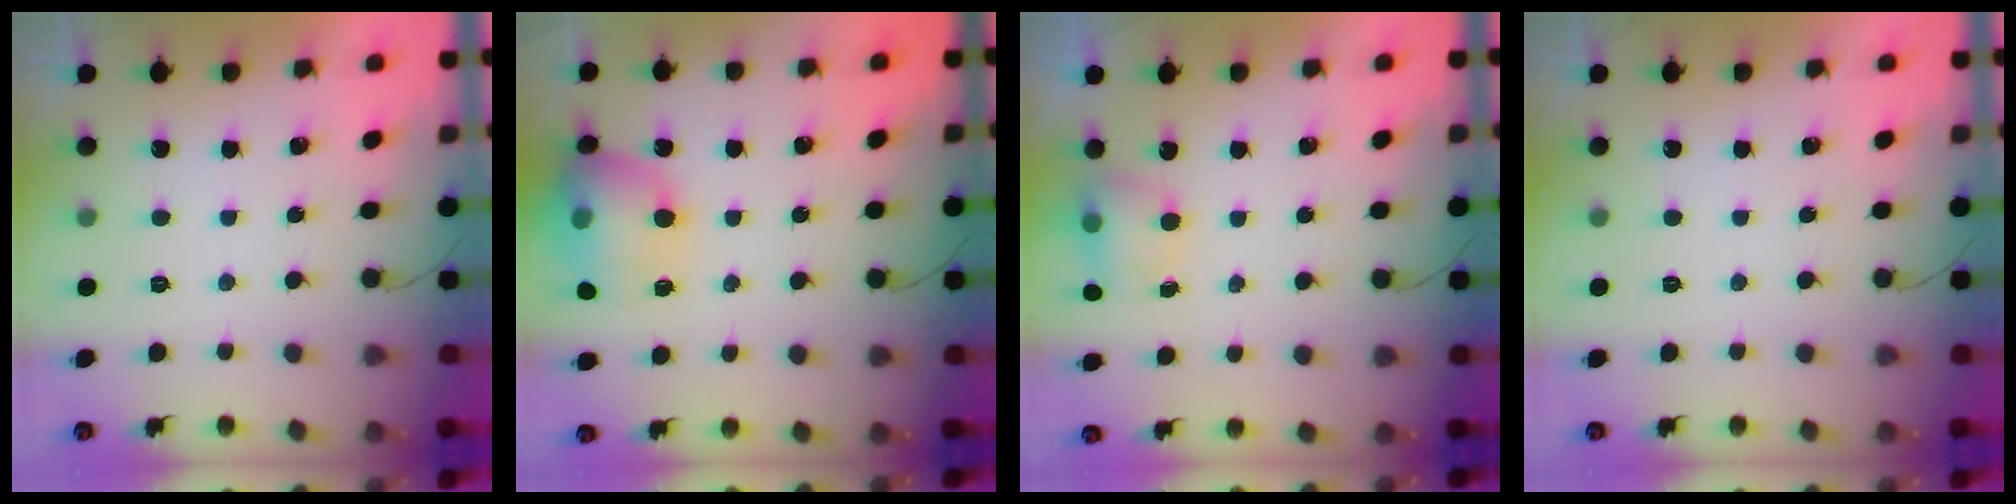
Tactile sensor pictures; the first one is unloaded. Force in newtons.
{"total": 16.2, "press": 16.0, "slide": 2.4}
{"total": 5.2, "press": 5.2, "slide": 0.7}
{"total": 0.0}